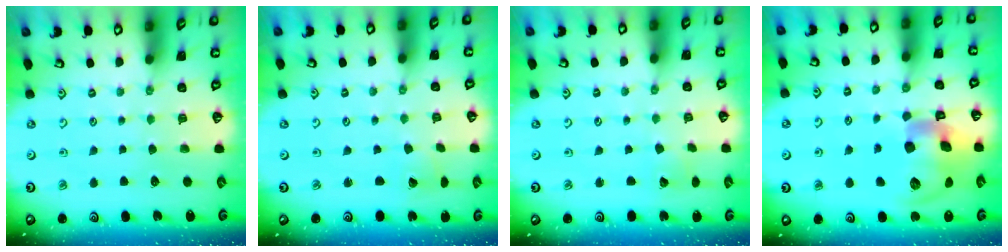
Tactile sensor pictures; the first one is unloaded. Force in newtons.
{"total": 2.8, "press": 2.8, "slide": 0.1}
{"total": 2.8, "press": 2.8, "slide": 0.4}
{"total": 18.7, "press": 18.5, "slide": 2.9}